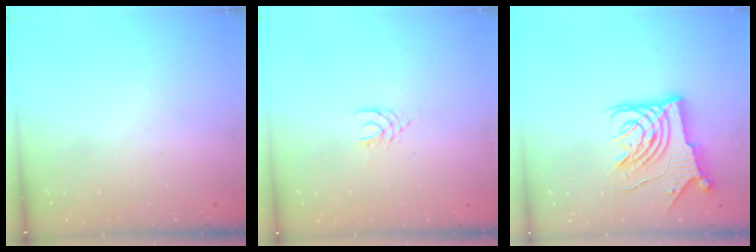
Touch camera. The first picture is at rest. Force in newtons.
{"total": 3.4, "press": 3.4, "slide": 0.4}
{"total": 12.6, "press": 12.6, "slide": 1.4}